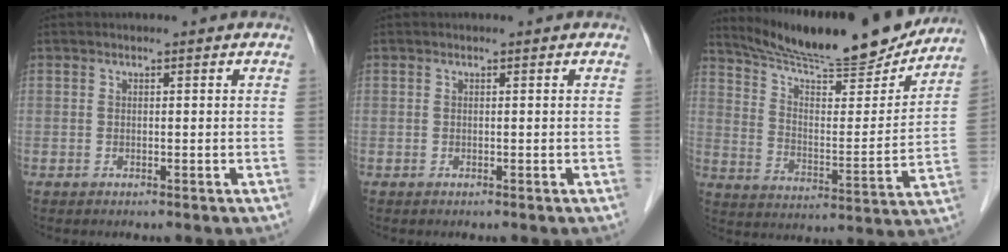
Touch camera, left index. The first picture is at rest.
{"total": 0.0}
{"total": 21.0, "force": [19.1, 2.1, 8.4], "torque": [-0.140, -0.026, 0.284]}